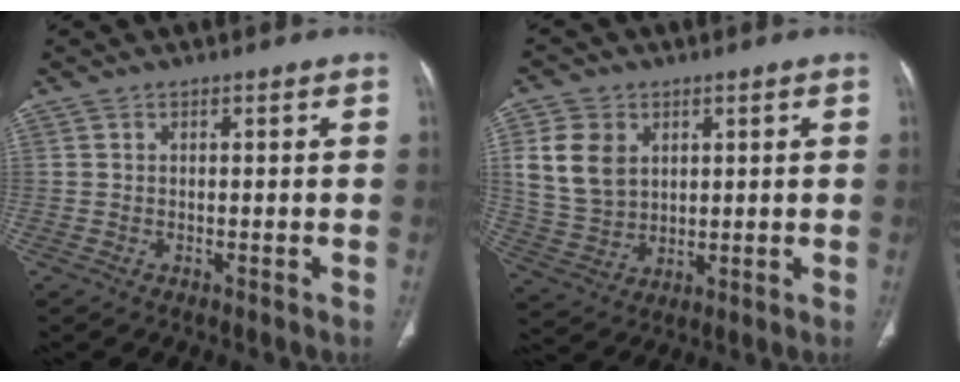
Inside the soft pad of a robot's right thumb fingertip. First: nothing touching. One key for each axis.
{"total": 10.6, "fx": 3.2, "fy": 8.2, "fz": 5.9, "tx": -0.099, "ty": -0.009, "tz": 0.073}